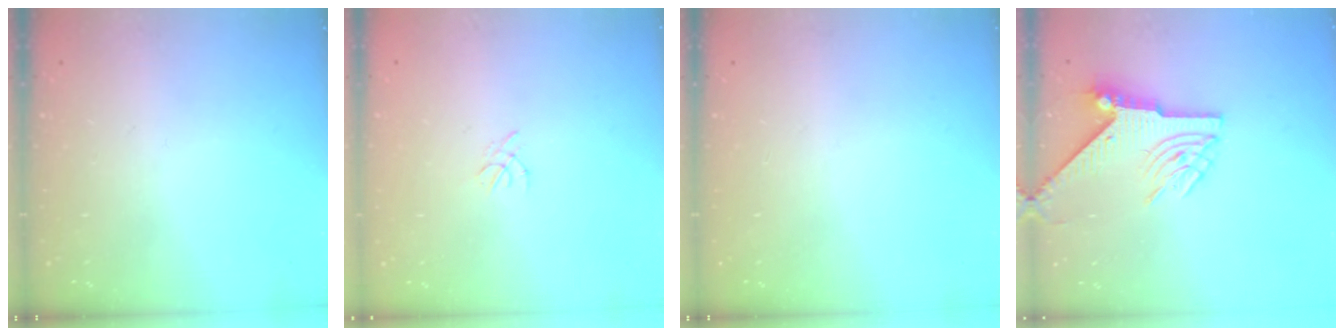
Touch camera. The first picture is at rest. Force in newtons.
{"total": 0.8, "press": 0.7, "slide": 0.3}
{"total": 0.0}
{"total": 8.2, "press": 8.2, "slide": 0.9}